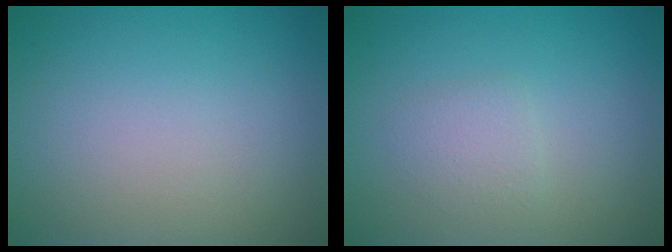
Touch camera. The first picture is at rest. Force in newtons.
{"total": 1.6, "press": 1.6, "slide": 0.1}